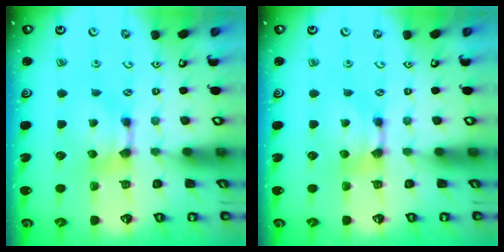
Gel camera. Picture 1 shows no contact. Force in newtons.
{"total": 0.0}